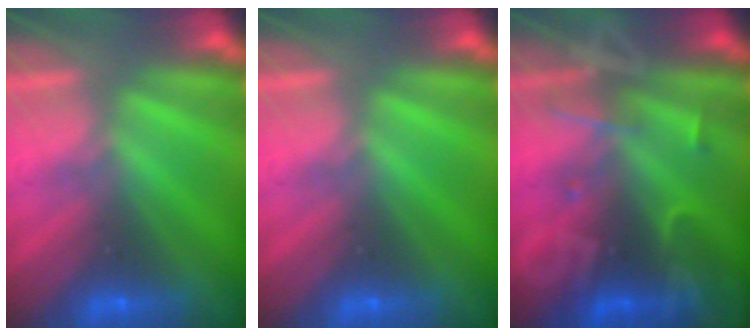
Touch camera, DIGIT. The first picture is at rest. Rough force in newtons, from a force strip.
{"total": 0.0}
{"total": 2.4}